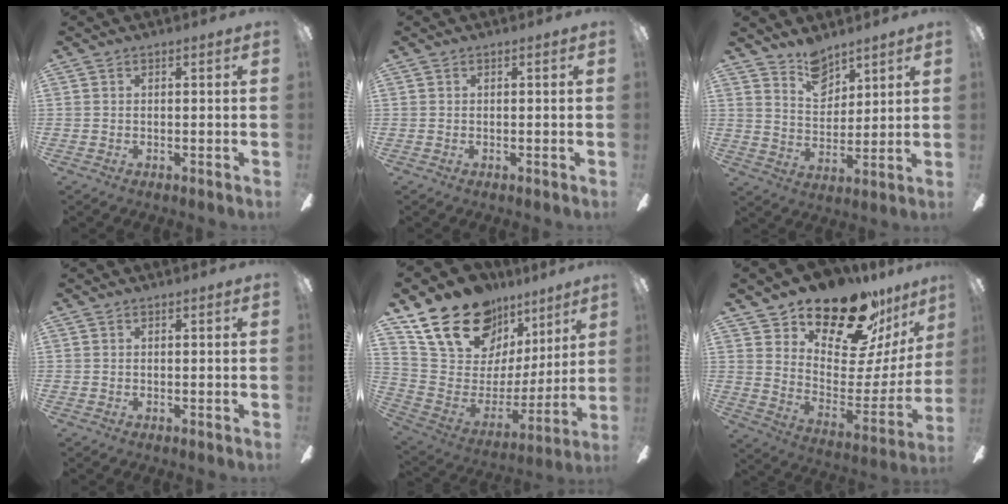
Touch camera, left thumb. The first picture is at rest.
{"total": 0.0}
{"total": 9.1, "force": [7.2, 5.0, 2.4], "torque": [-0.026, -0.044, 0.134]}
{"total": 0.0}
{"total": 22.1, "force": [15.6, 12.3, 9.6], "torque": [-0.176, -0.089, 0.292]}
{"total": 22.3, "force": [18.0, 8.8, 9.7], "torque": [-0.133, -0.139, 0.308]}